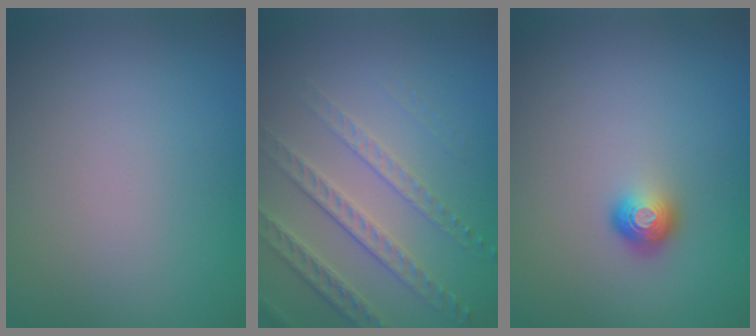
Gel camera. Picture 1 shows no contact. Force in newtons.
{"total": 3.5, "press": 3.1, "slide": 1.7}
{"total": 1.8, "press": 1.2, "slide": 1.2}